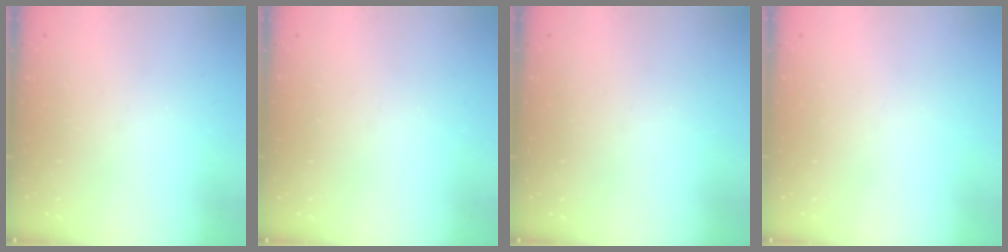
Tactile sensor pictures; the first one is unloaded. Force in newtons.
{"total": 0.0}
{"total": 0.0}
{"total": 0.0}